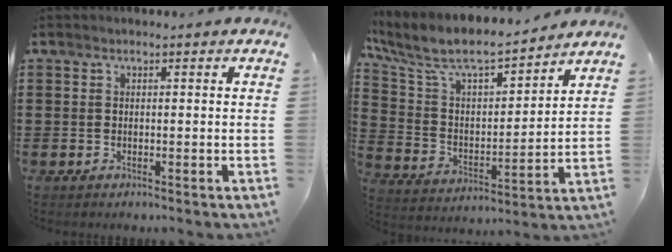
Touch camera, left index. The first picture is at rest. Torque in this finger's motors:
{"motor_torque": [1.99, -0.15, 0.57, 0.21]}